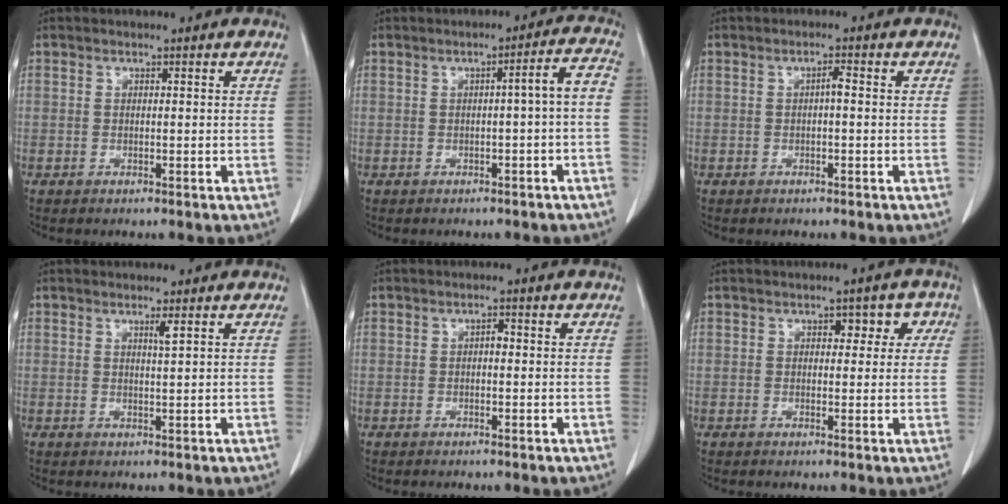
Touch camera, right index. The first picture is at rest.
{"total": 4.0, "force": [-1.0, 0.0, 3.9], "torque": [-0.048, 0.014, -0.014]}
{"total": 1.4, "force": [-0.1, 0.2, 1.3], "torque": [-0.022, 0.004, -0.001]}
{"total": 1.3, "force": [0.7, -0.3, 1.0], "torque": [-0.021, -0.007, 0.013]}
{"total": 1.0, "force": [0.0, 0.5, 0.9], "torque": [-0.012, 0.004, -0.003]}
{"total": 4.0, "force": [1.2, 2.6, 2.8], "torque": [-0.017, 0.021, 0.011]}